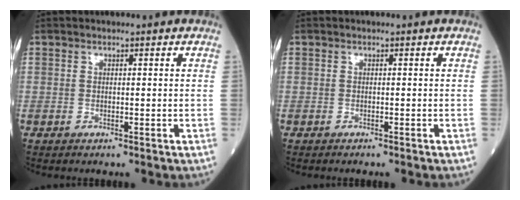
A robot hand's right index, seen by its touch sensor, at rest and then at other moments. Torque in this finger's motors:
{"motor_torque": [-0.07, -0.13, 0.02, -0.01]}